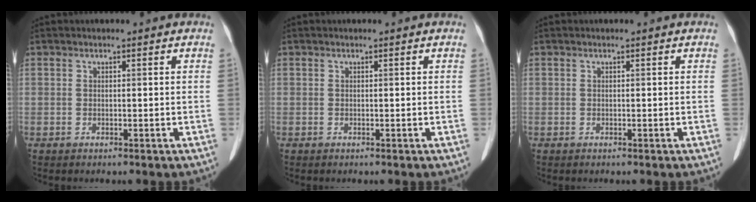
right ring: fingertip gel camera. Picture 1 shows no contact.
{"total": 0.0}
{"total": 0.0}